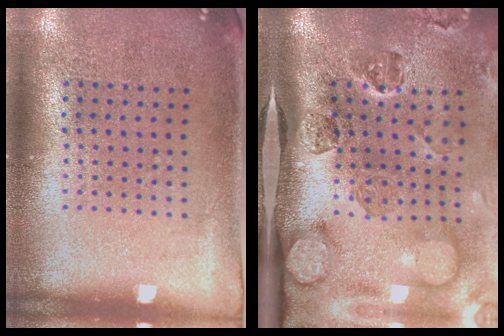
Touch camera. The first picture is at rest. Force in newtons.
{"total": 4.8, "press": 3.5, "slide": 3.4}